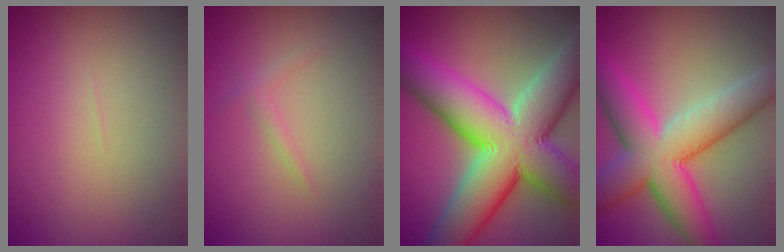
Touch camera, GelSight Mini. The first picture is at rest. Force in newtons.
{"total": 0.8, "press": 0.8, "slide": 0.0}
{"total": 15.0, "press": 15.0, "slide": 1.2}
{"total": 9.5, "press": 9.5, "slide": 0.2}